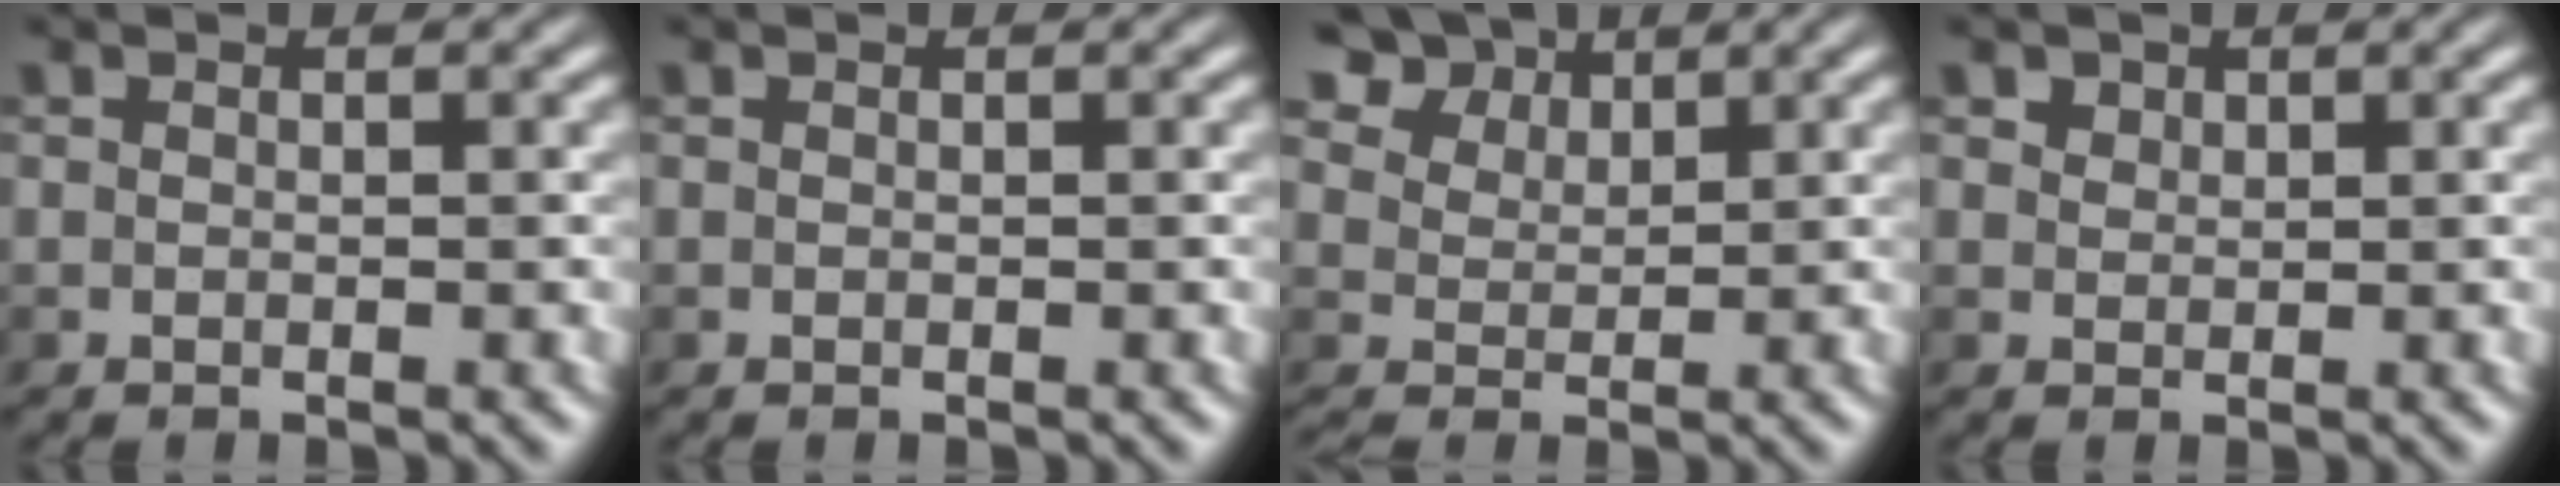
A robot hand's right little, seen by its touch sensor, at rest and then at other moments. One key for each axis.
{"total": 0.0}
{"total": 5.4, "fx": 4.4, "fy": 2.6, "fz": 1.8, "tx": -0.041, "ty": 0.001, "tz": 0.078}
{"total": 1.2, "fx": 0.8, "fy": 0.9, "fz": 0.0, "tx": -0.004, "ty": -0.002, "tz": 0.017}